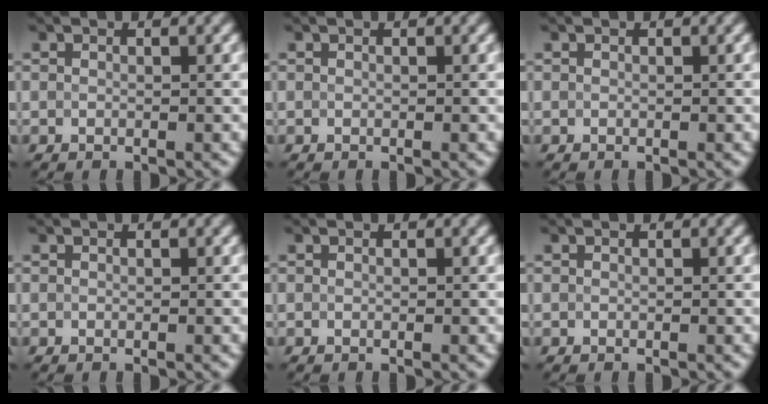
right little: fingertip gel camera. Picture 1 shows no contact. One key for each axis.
{"total": 0.0}
{"total": 0.0}
{"total": 0.0}
{"total": 0.0}
{"total": 0.0}